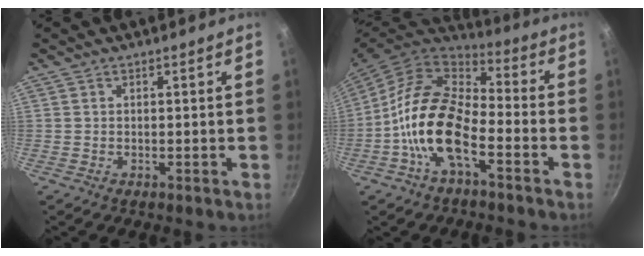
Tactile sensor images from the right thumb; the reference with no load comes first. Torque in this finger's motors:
{"motor_torque": [0.09, 1.07, 1.76, -1.02, 0.58]}